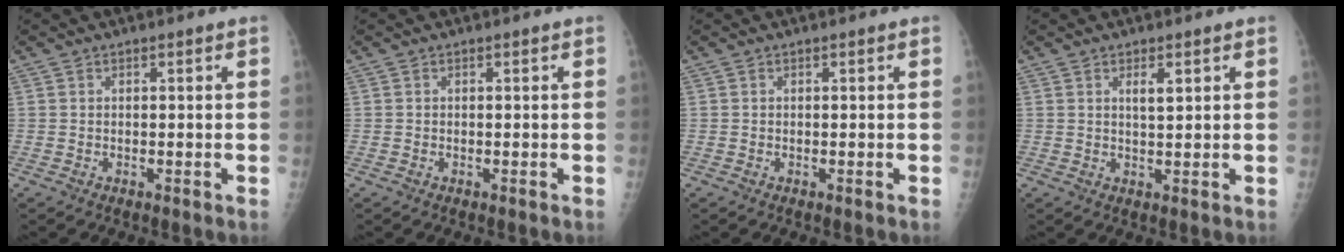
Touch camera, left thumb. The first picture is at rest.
{"total": 0.0}
{"total": 0.0}
{"total": 2.4, "force": [1.2, 0.7, 2.0], "torque": [-0.033, -0.008, 0.021]}